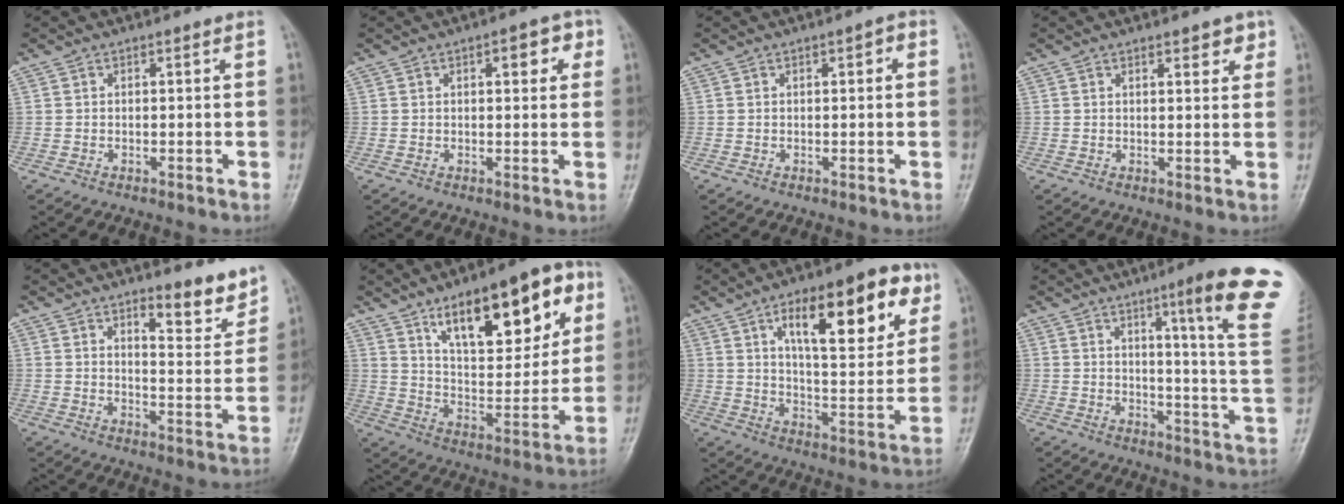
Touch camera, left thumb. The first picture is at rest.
{"total": 4.7, "force": [1.8, 2.1, 3.8], "torque": [-0.032, 0.000, 0.017]}
{"total": 1.8, "force": [0.5, 0.8, 1.5], "torque": [-0.017, 0.004, 0.003]}
{"total": 3.5, "force": [2.1, 1.5, 2.3], "torque": [-0.012, -0.010, 0.026]}
{"total": 8.5, "force": [6.2, 2.5, 5.2], "torque": [-0.046, -0.049, 0.088]}
{"total": 22.1, "force": [11.0, 9.0, 16.9], "torque": [-0.201, -0.034, 0.179]}
{"total": 20.2, "force": [9.6, 7.7, 16.0], "torque": [-0.186, -0.033, 0.147]}
{"total": 17.5, "force": [9.4, 0.8, 14.7], "torque": [-0.172, -0.054, 0.112]}